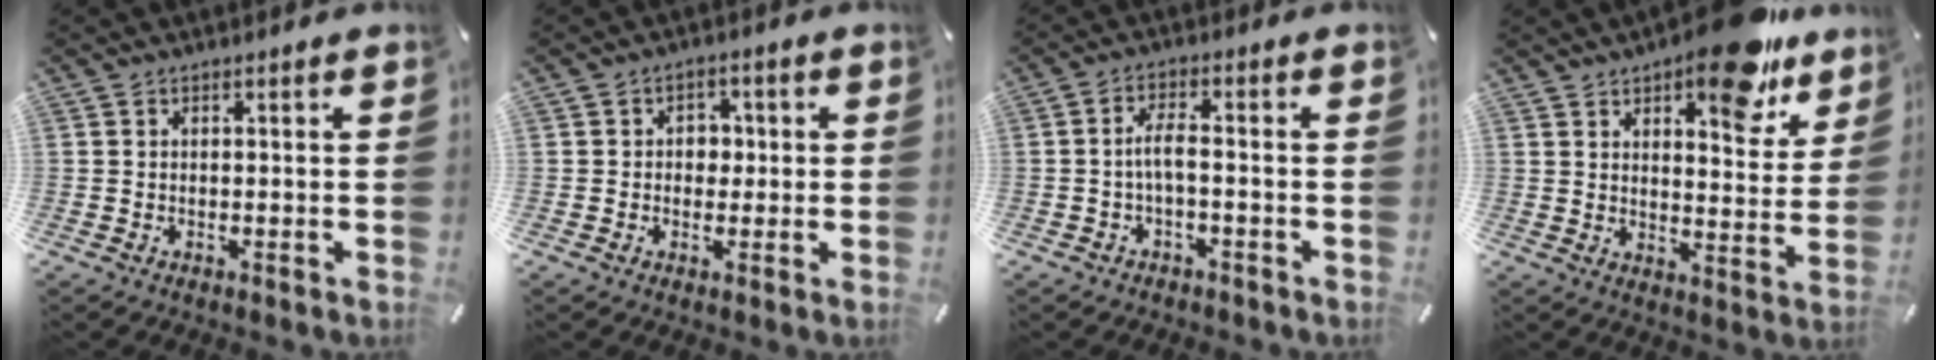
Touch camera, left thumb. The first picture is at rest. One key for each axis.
{"total": 4.2, "fx": -0.3, "fy": 3.6, "fz": 2.2, "tx": -0.030, "ty": 0.005, "tz": -0.013}
{"total": 4.5, "fx": -1.2, "fy": 1.8, "fz": 4.0, "tx": -0.085, "ty": 0.008, "tz": -0.027}
{"total": 16.4, "fx": 11.4, "fy": 6.4, "fz": 9.9, "tx": -0.110, "ty": -0.082, "tz": 0.184}